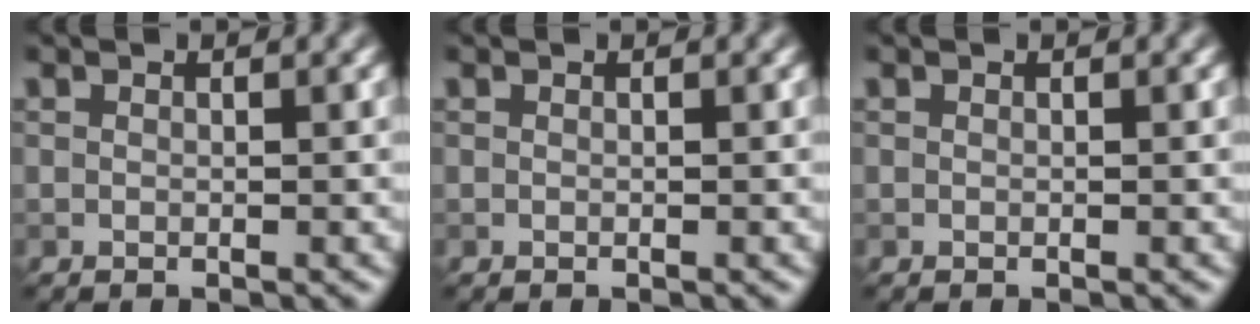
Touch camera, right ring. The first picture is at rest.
{"total": 0.0}
{"total": 0.0}